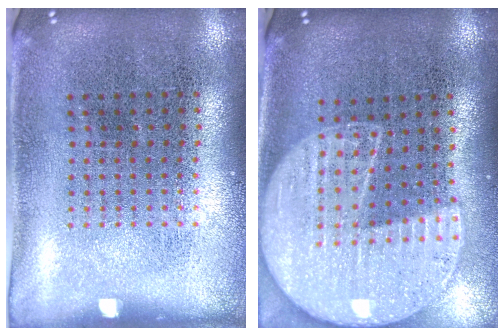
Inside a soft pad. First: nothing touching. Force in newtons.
{"total": 2.1, "press": 1.8, "slide": 1.0}